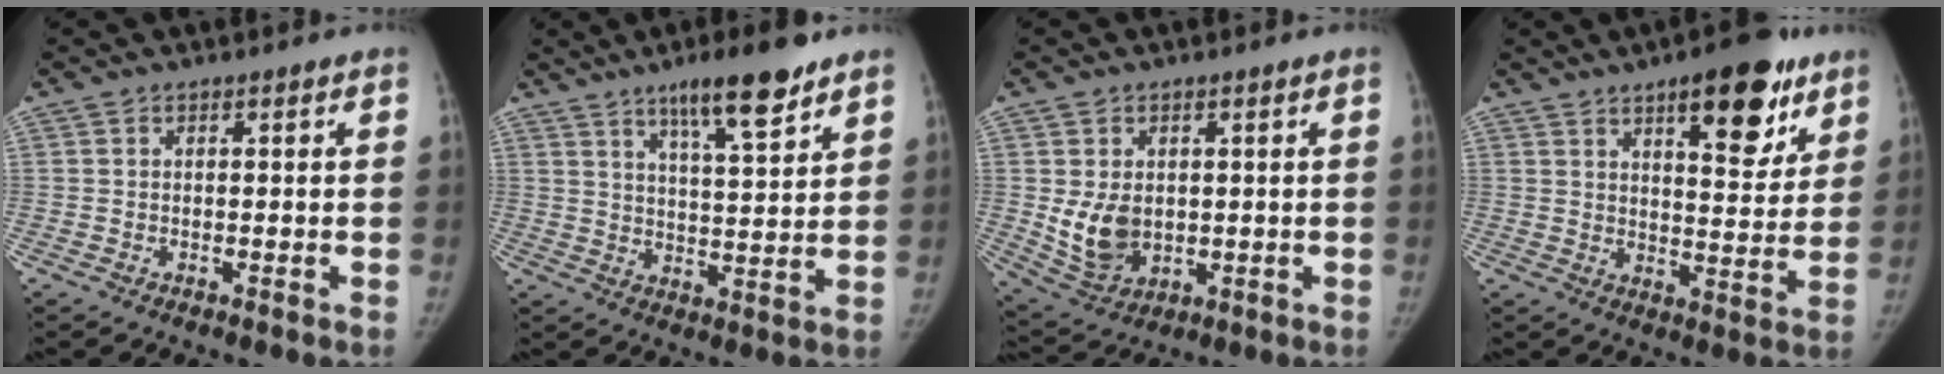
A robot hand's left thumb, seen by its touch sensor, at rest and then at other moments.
{"total": 10.7, "force": [7.2, 2.0, 7.7], "torque": [-0.107, -0.040, 0.114]}
{"total": 8.5, "force": [0.2, 6.4, 5.7], "torque": [-0.082, -0.016, 0.023]}
{"total": 15.3, "force": [8.8, 5.9, 11.1], "torque": [-0.105, -0.040, 0.125]}